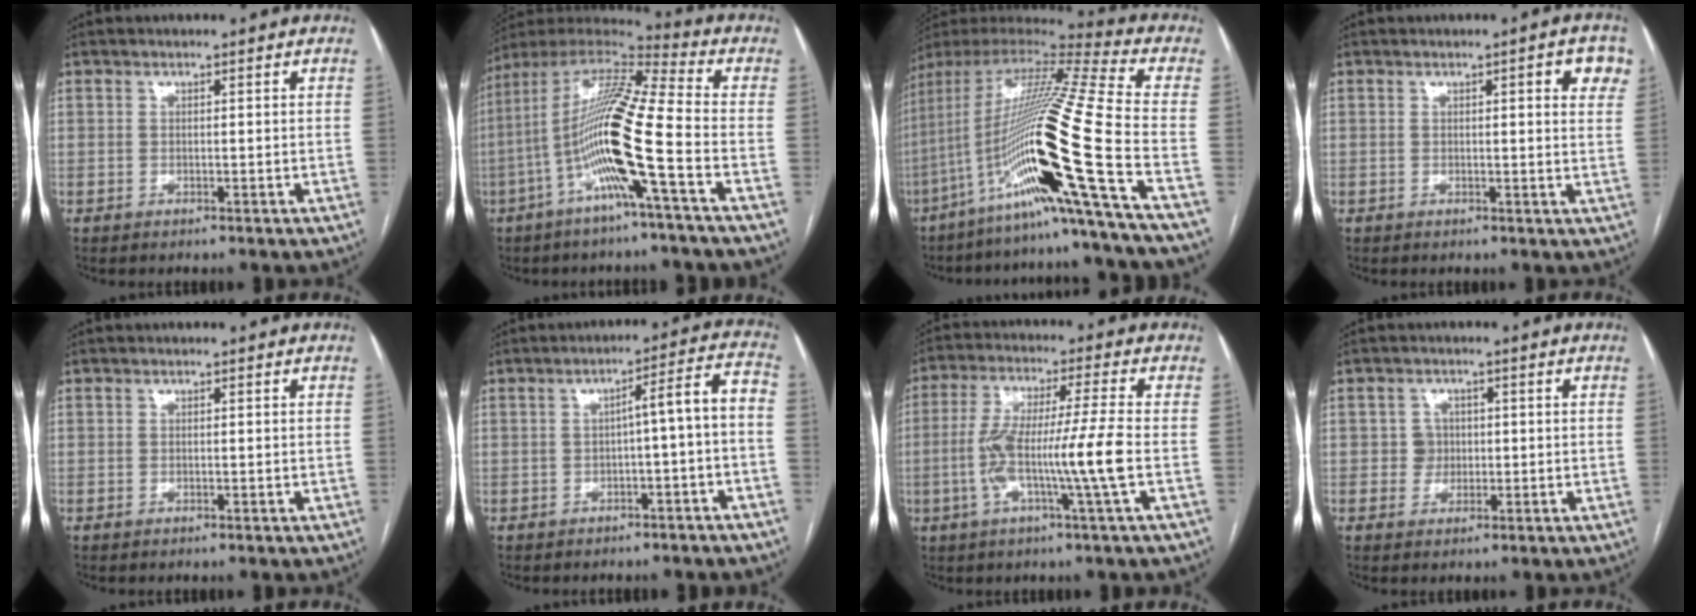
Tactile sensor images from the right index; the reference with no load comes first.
{"total": 16.6, "force": [-4.9, -0.2, 15.8], "torque": [-0.308, 0.006, -0.104]}
{"total": 24.9, "force": [-9.2, -1.6, 23.1], "torque": [-0.431, -0.022, -0.174]}
{"total": 5.0, "force": [2.1, 0.9, 4.4], "torque": [-0.040, -0.001, 0.018]}
{"total": 0.0}
{"total": 6.6, "force": [-1.6, 0.5, 6.4], "torque": [-0.080, 0.032, -0.021]}
{"total": 11.2, "force": [-2.3, -1.1, 10.9], "torque": [-0.211, 0.003, -0.048]}
{"total": 2.5, "force": [0.1, 2.4, 0.3], "torque": [0.004, 0.006, 0.001]}